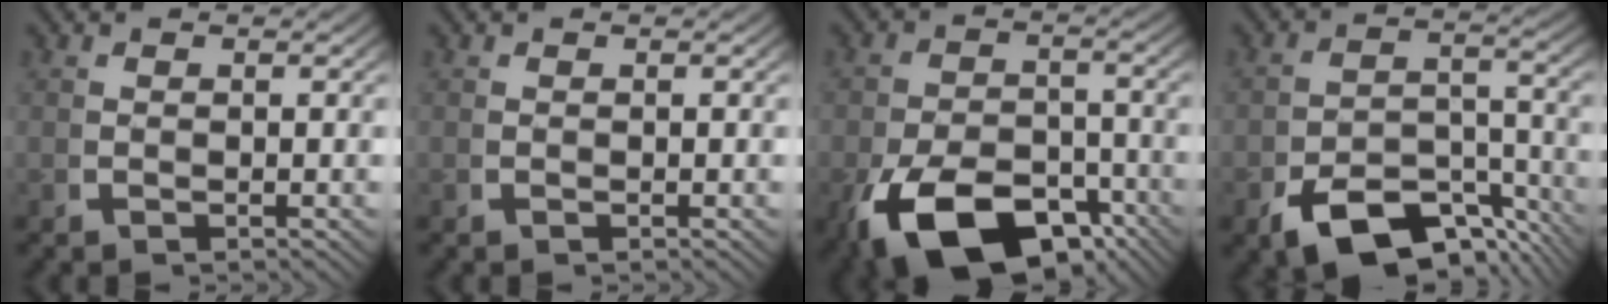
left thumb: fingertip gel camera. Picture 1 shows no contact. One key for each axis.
{"total": 0.0}
{"total": 10.6, "fx": -5.9, "fy": 6.0, "fz": 6.5, "tx": -0.116, "ty": -0.048, "tz": -0.077}
{"total": 9.6, "fx": -6.2, "fy": 5.2, "fz": 5.2, "tx": -0.092, "ty": -0.040, "tz": -0.080}